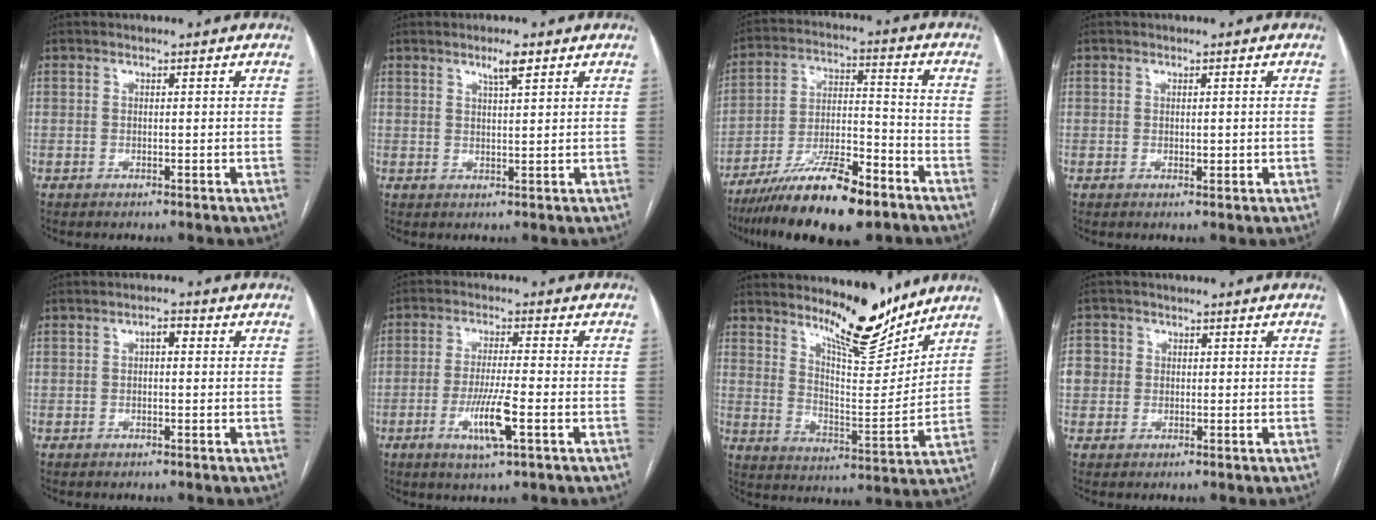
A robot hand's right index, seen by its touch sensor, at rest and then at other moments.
{"total": 2.9, "force": [1.9, 0.2, 2.2], "torque": [-0.041, -0.001, 0.033]}
{"total": 15.9, "force": [-11.0, 3.5, 10.9], "torque": [-0.200, -0.012, -0.192]}
{"total": 1.1, "force": [-0.1, 0.7, 0.9], "torque": [-0.008, -0.001, 0.000]}
{"total": 1.7, "force": [0.3, 0.8, 1.5], "torque": [-0.023, 0.009, 0.003]}
{"total": 7.4, "force": [-2.7, 0.3, 6.8], "torque": [-0.132, -0.013, -0.049]}
{"total": 11.4, "force": [9.8, 2.1, 5.3], "torque": [-0.084, -0.027, 0.164]}
{"total": 4.3, "force": [0.2, 4.1, 1.0], "torque": [-0.021, 0.018, 0.004]}